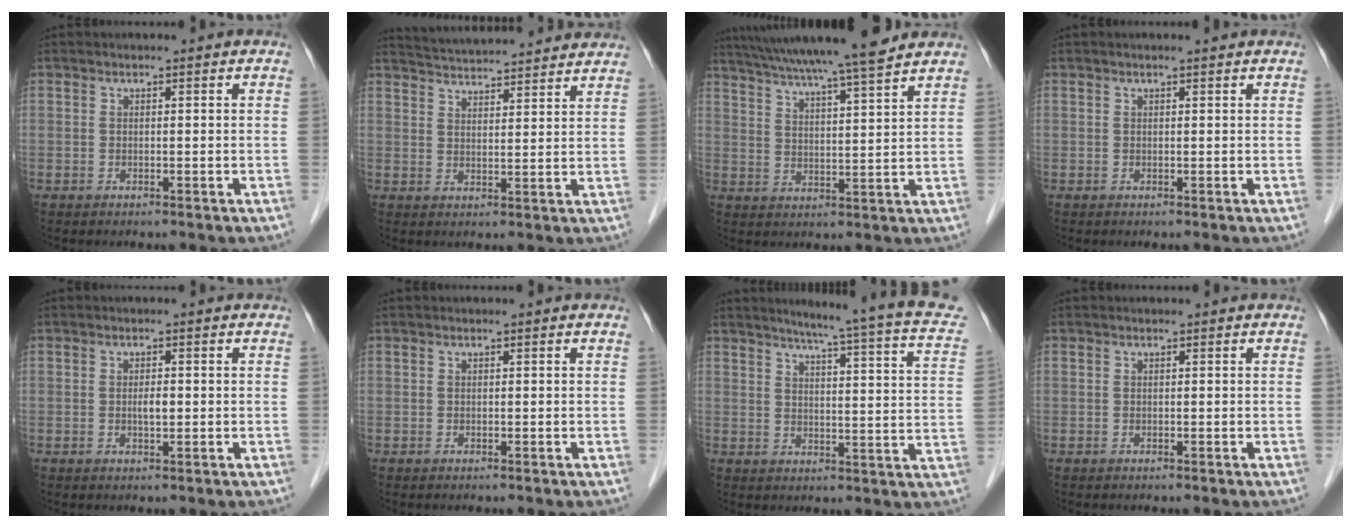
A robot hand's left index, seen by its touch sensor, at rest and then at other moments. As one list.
[{"total": 15.9, "force": [15.0, 1.6, 5.1], "torque": [-0.085, 0.033, 0.206]}, {"total": 17.2, "force": [15.0, -0.4, 8.4], "torque": [-0.147, 0.015, 0.223]}, {"total": 1.3, "force": [1.1, -0.1, 0.7], "torque": [-0.010, 0.008, 0.018]}, {"total": 1.6, "force": [-0.1, 0.5, 1.5], "torque": [-0.029, 0.001, -0.001]}, {"total": 0.0}, {"total": 18.4, "force": [15.2, 0.8, 10.3], "torque": [-0.139, -0.028, 0.167]}, {"total": 0.0}]